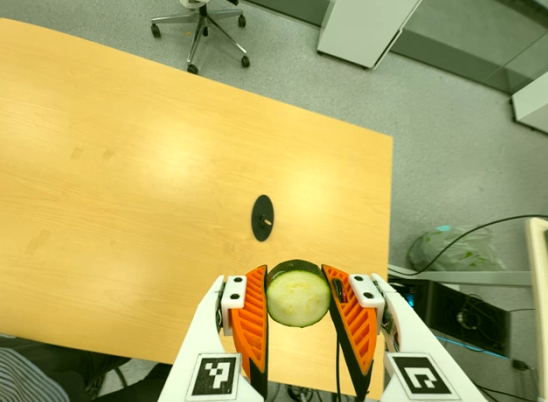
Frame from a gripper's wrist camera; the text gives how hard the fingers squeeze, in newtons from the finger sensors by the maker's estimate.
{"total": 11.7, "left": 11.0, "right": 12.5}